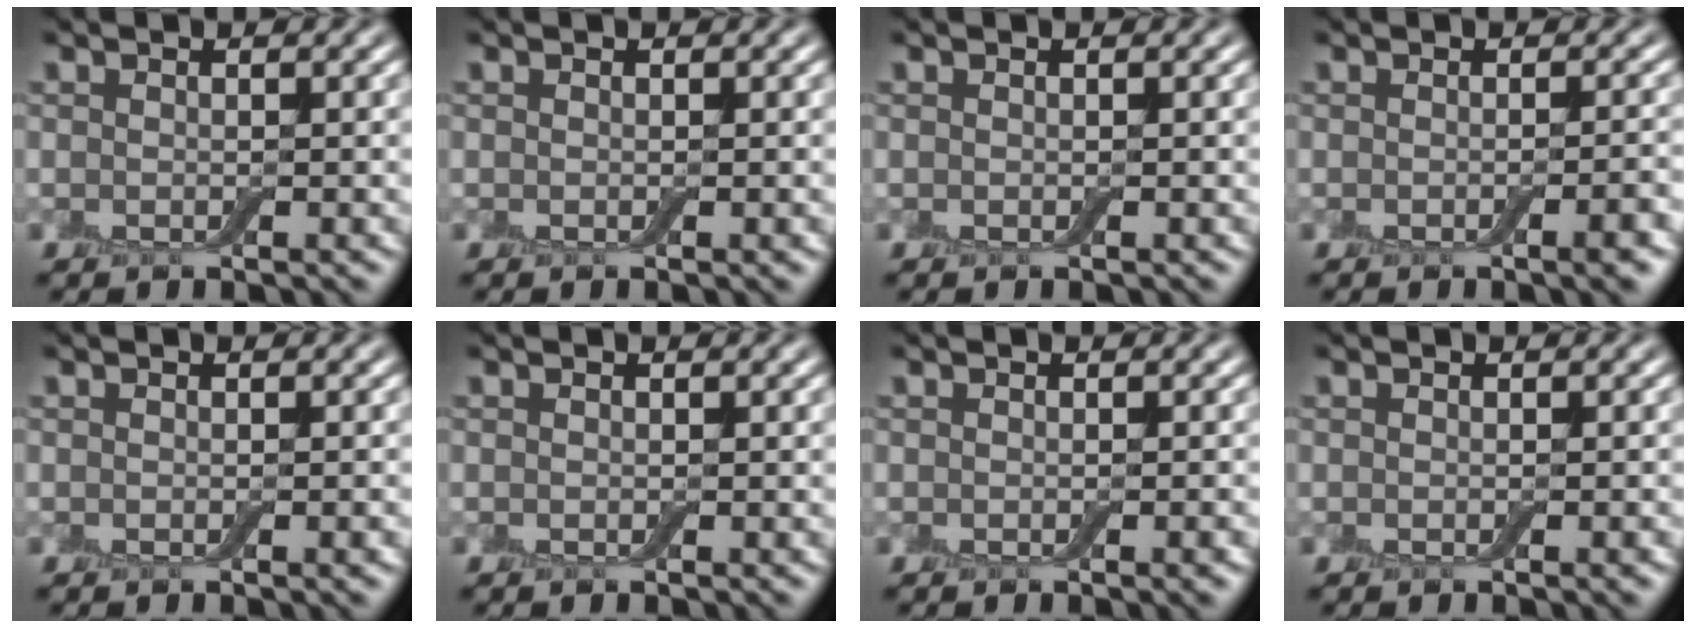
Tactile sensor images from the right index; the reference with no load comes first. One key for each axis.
{"total": 0.0}
{"total": 0.0}
{"total": 2.1, "fx": -0.8, "fy": 0.5, "fz": 1.9, "tx": -0.018, "ty": 0.003, "tz": -0.012}
{"total": 0.7, "fx": -0.2, "fy": 0.1, "fz": 0.7, "tx": -0.008, "ty": -0.001, "tz": -0.002}
{"total": 0.0}
{"total": 1.0, "fx": -0.3, "fy": 0.1, "fz": 0.9, "tx": -0.010, "ty": -0.001, "tz": -0.004}
{"total": 0.7, "fx": -0.2, "fy": 0.1, "fz": 0.6, "tx": -0.008, "ty": -0.001, "tz": -0.002}